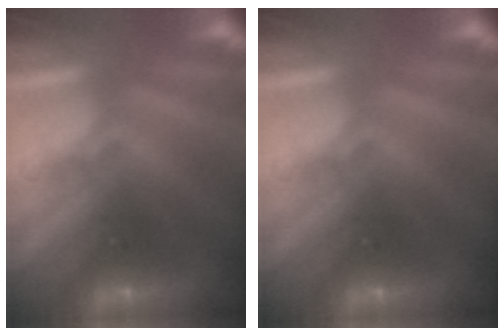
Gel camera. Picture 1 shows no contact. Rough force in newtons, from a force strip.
{"total": 0.0}